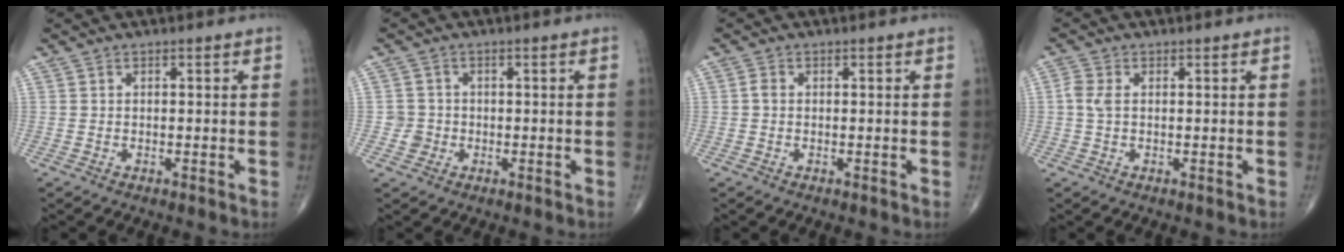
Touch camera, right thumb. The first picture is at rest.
{"total": 3.1, "force": [-0.7, 3.0, 0.1], "torque": [0.021, 0.010, -0.015]}
{"total": 1.1, "force": [-0.1, 0.8, 0.7], "torque": [-0.010, 0.001, -0.003]}
{"total": 2.6, "force": [0.3, 1.5, 2.2], "torque": [-0.063, 0.008, 0.002]}